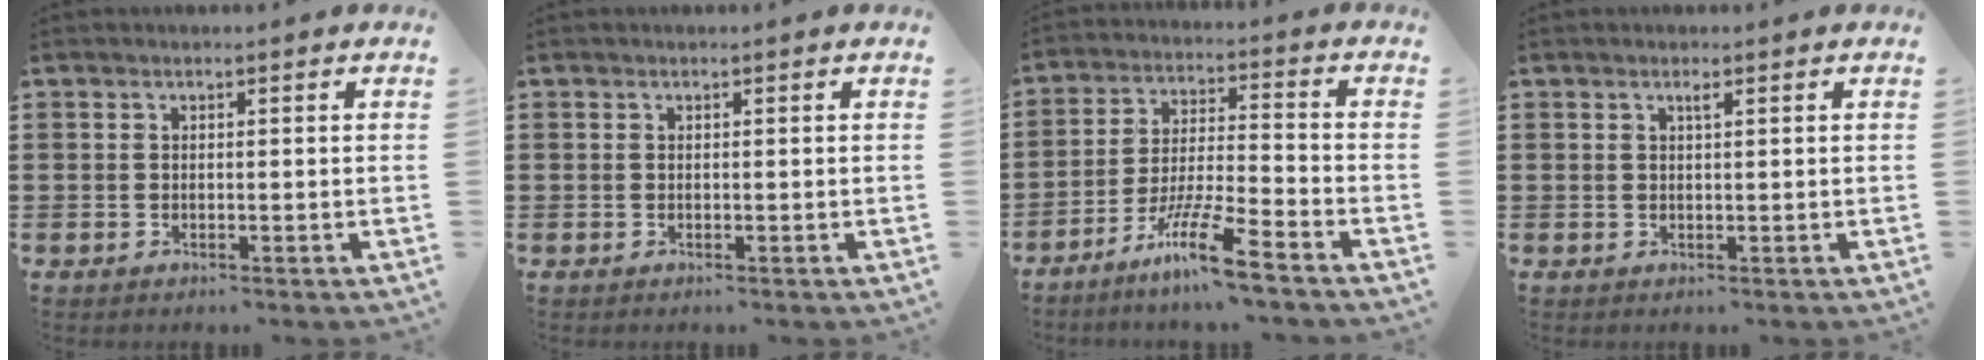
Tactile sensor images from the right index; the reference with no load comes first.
{"total": 0.0}
{"total": 10.3, "force": [-7.6, 0.5, 6.8], "torque": [-0.141, 0.000, -0.151]}
{"total": 0.8, "force": [0.4, 0.0, 0.7], "torque": [-0.014, 0.000, 0.007]}